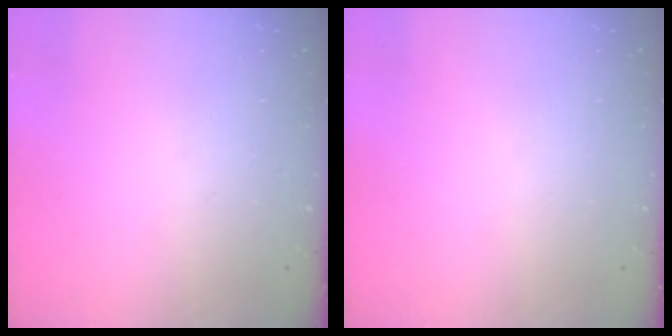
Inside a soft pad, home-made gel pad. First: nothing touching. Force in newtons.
{"total": 0.0}